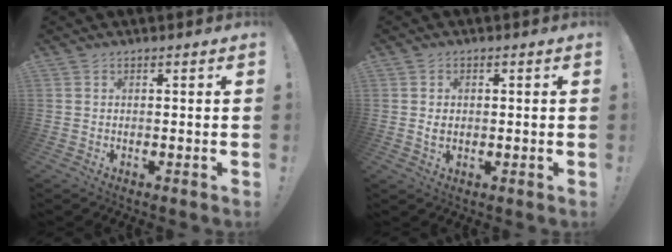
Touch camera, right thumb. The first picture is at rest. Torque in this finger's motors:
{"motor_torque": [0.08, -0.07, 0.01, 0.21, 0.11]}